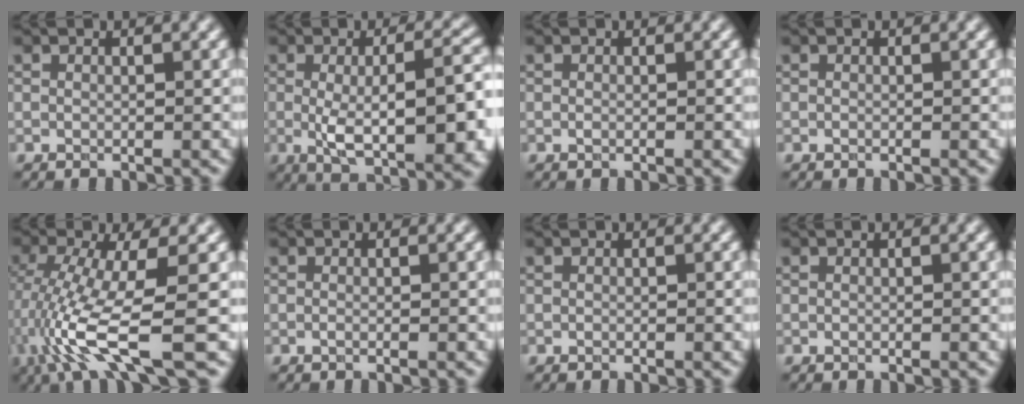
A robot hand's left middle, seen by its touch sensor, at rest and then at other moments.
{"total": 9.7, "force": [-1.1, 2.8, 9.2], "torque": [-0.133, -0.012, -0.005]}
{"total": 0.0}
{"total": 0.0}
{"total": 8.3, "force": [-2.7, 1.5, 7.7], "torque": [-0.168, -0.007, -0.041]}
{"total": 0.6, "force": [-0.1, 0.3, 0.5], "torque": [-0.005, -0.008, -0.009]}
{"total": 0.0}
{"total": 0.0}